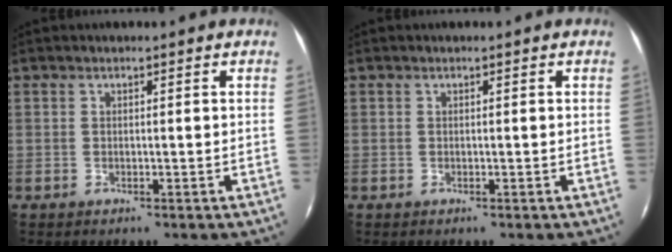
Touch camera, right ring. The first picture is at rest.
{"total": 0.0}